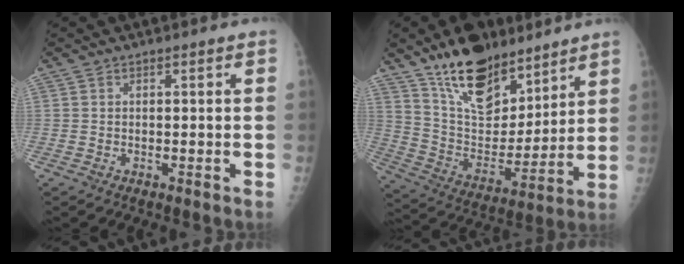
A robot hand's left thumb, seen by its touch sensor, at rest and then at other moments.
{"total": 19.8, "force": [14.0, 9.4, 10.4], "torque": [-0.121, -0.078, 0.248]}